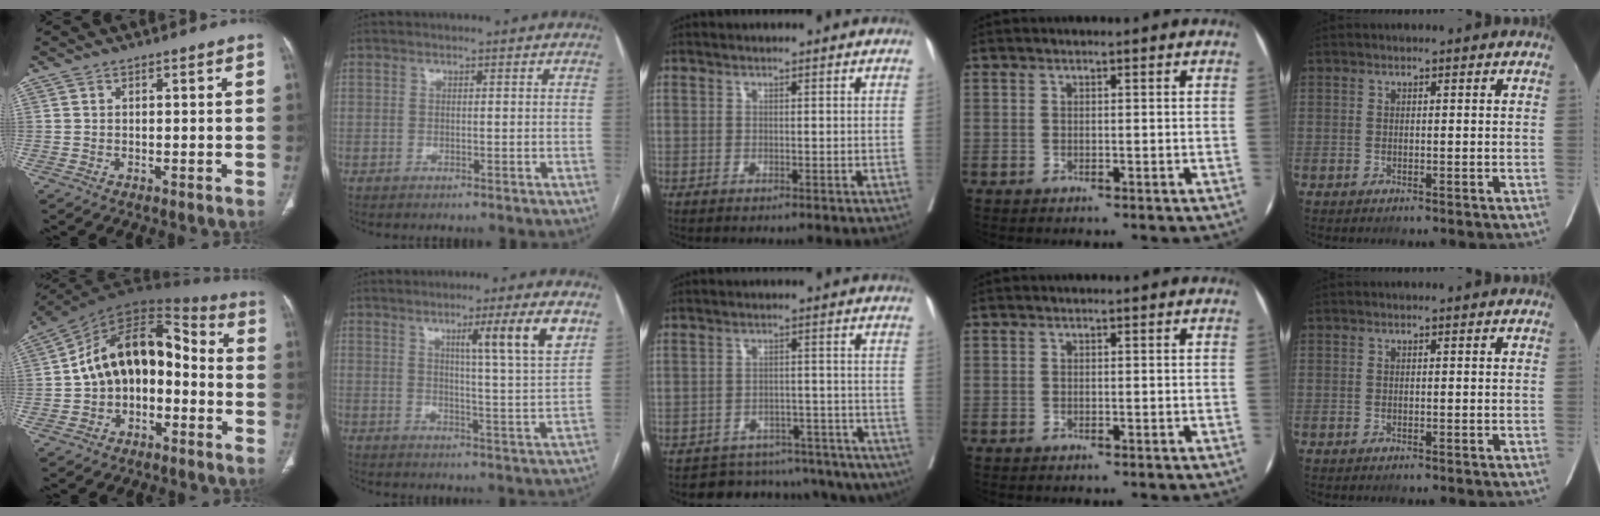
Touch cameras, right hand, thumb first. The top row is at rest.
{"thumb": {"total": 16.1, "force": [-2.3, 10.7, 11.8], "torque": [-0.156, 0.076, -0.047]}, "index": {"total": 10.0, "force": [4.9, -1.3, 8.7], "torque": [-0.125, -0.008, 0.073]}, "middle": {"total": 17.0, "force": [-15.4, 6.4, 3.3], "torque": [-0.030, 0.033, -0.178]}}